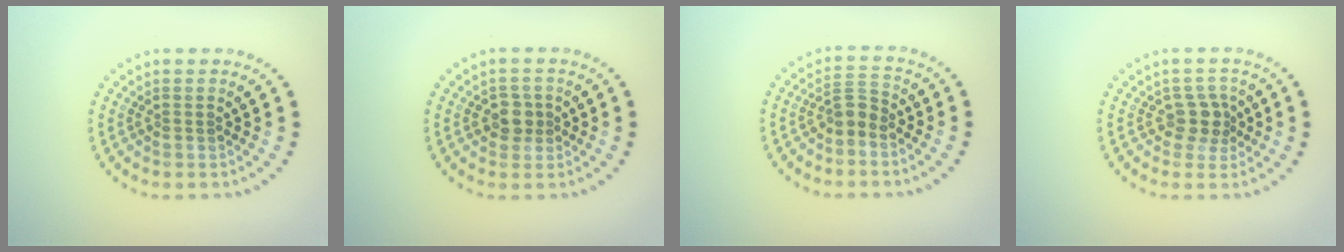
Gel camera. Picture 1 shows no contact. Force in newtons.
{"total": 2.0, "press": 1.8, "slide": 0.8}
{"total": 2.1, "press": 1.7, "slide": 1.2}
{"total": 2.2, "press": 1.8, "slide": 1.3}